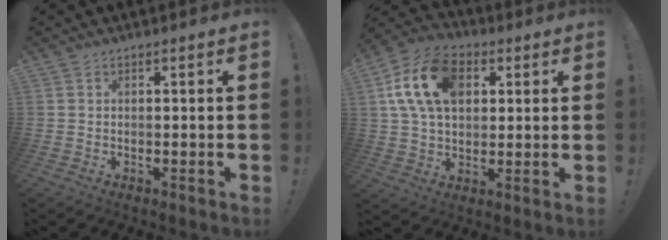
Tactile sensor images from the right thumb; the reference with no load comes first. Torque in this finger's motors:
{"motor_torque": [1.13, 2.92, 0.22, 0.15, 0.42]}